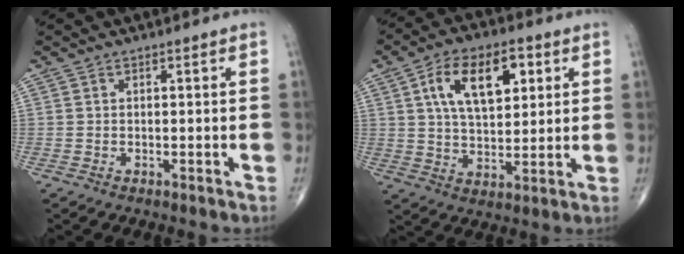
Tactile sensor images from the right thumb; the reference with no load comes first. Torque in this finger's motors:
{"motor_torque": [0.60, 2.26, 0.03, 0.02, 0.08]}